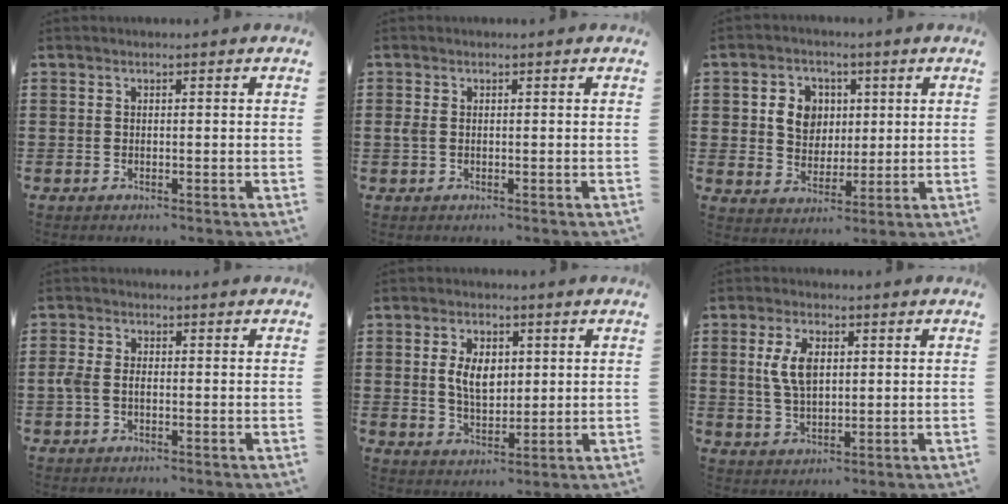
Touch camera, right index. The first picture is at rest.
{"total": 1.4, "force": [0.0, 0.9, 1.1], "torque": [-0.031, 0.002, -0.005]}
{"total": 6.2, "force": [1.4, 5.5, 2.5], "torque": [-0.065, 0.017, 0.021]}
{"total": 2.2, "force": [-0.6, 1.3, 1.7], "torque": [-0.056, -0.005, -0.019]}
{"total": 5.7, "force": [1.0, 3.4, 4.5], "torque": [-0.087, 0.010, 0.013]}
{"total": 6.1, "force": [1.3, 3.2, 5.1], "torque": [-0.114, 0.009, 0.019]}